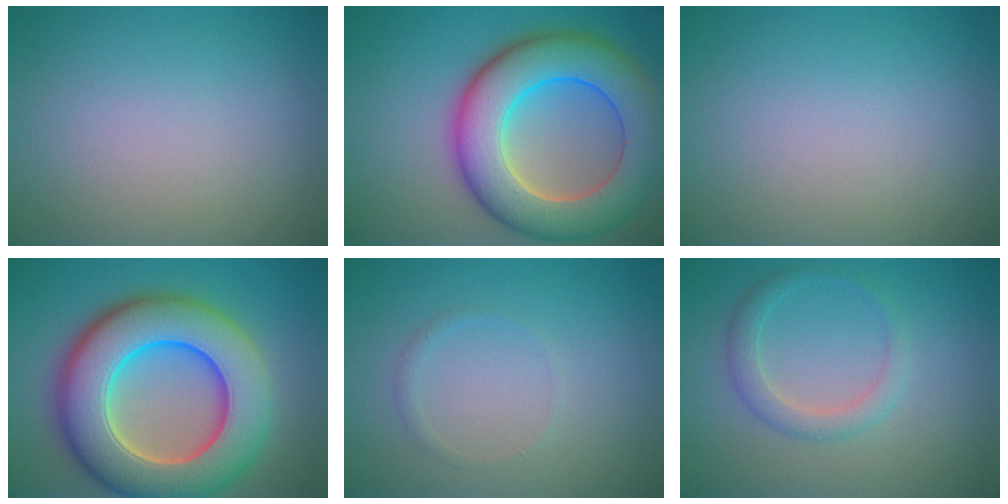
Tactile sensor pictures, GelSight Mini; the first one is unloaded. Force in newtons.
{"total": 11.1, "press": 11.1, "slide": 0.6}
{"total": 0.0}
{"total": 13.0, "press": 13.0, "slide": 0.5}
{"total": 0.7, "press": 0.7, "slide": 0.0}
{"total": 2.2, "press": 2.2, "slide": 0.2}